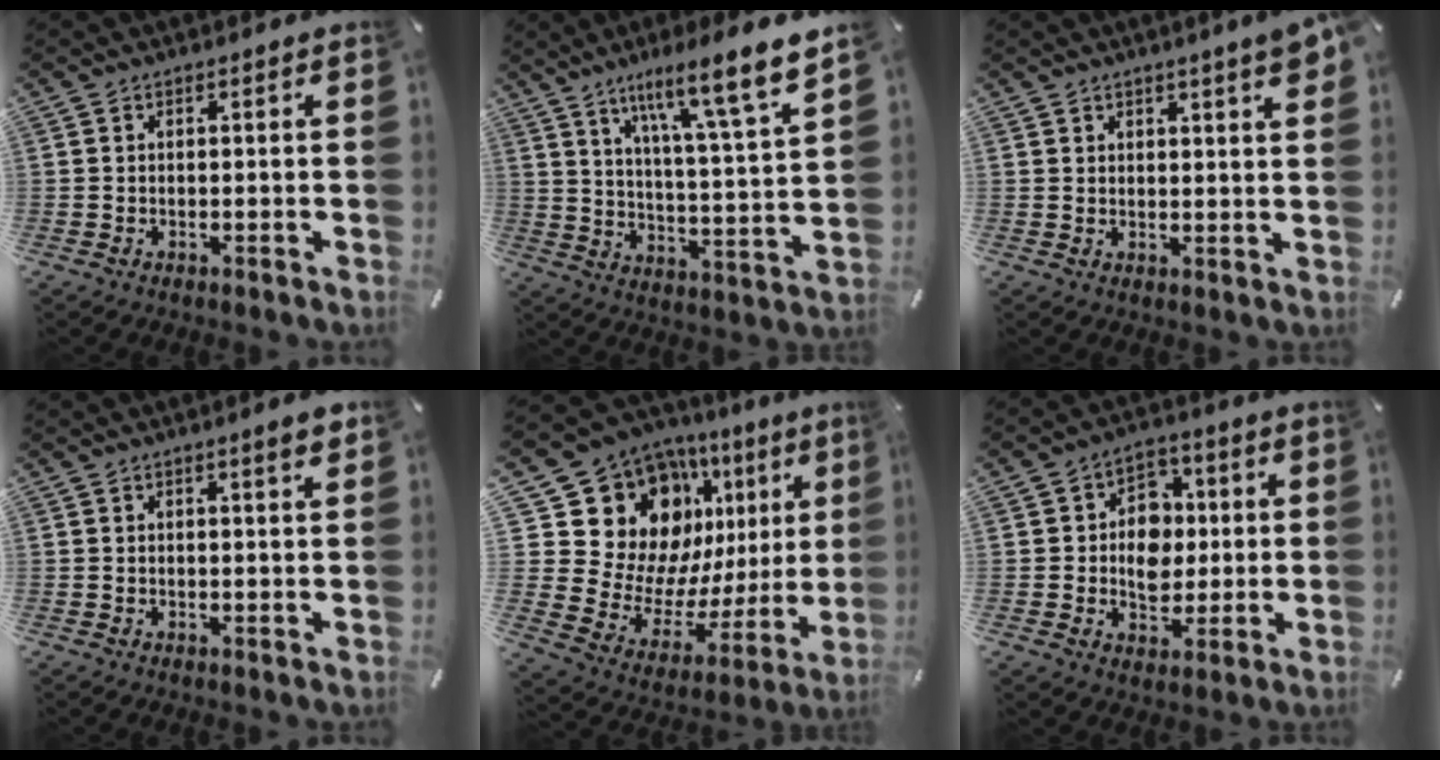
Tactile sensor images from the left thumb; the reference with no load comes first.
{"total": 13.5, "force": [9.7, 1.6, 9.3], "torque": [-0.141, -0.073, 0.147]}
{"total": 3.4, "force": [2.6, 0.5, 2.1], "torque": [-0.030, -0.012, 0.043]}
{"total": 2.8, "force": [1.7, 0.5, 2.2], "torque": [-0.030, -0.004, 0.025]}
{"total": 20.3, "force": [11.2, 14.6, 8.4], "torque": [-0.116, -0.102, 0.232]}
{"total": 9.1, "force": [-0.2, 7.9, 4.5], "torque": [-0.057, 0.011, -0.002]}